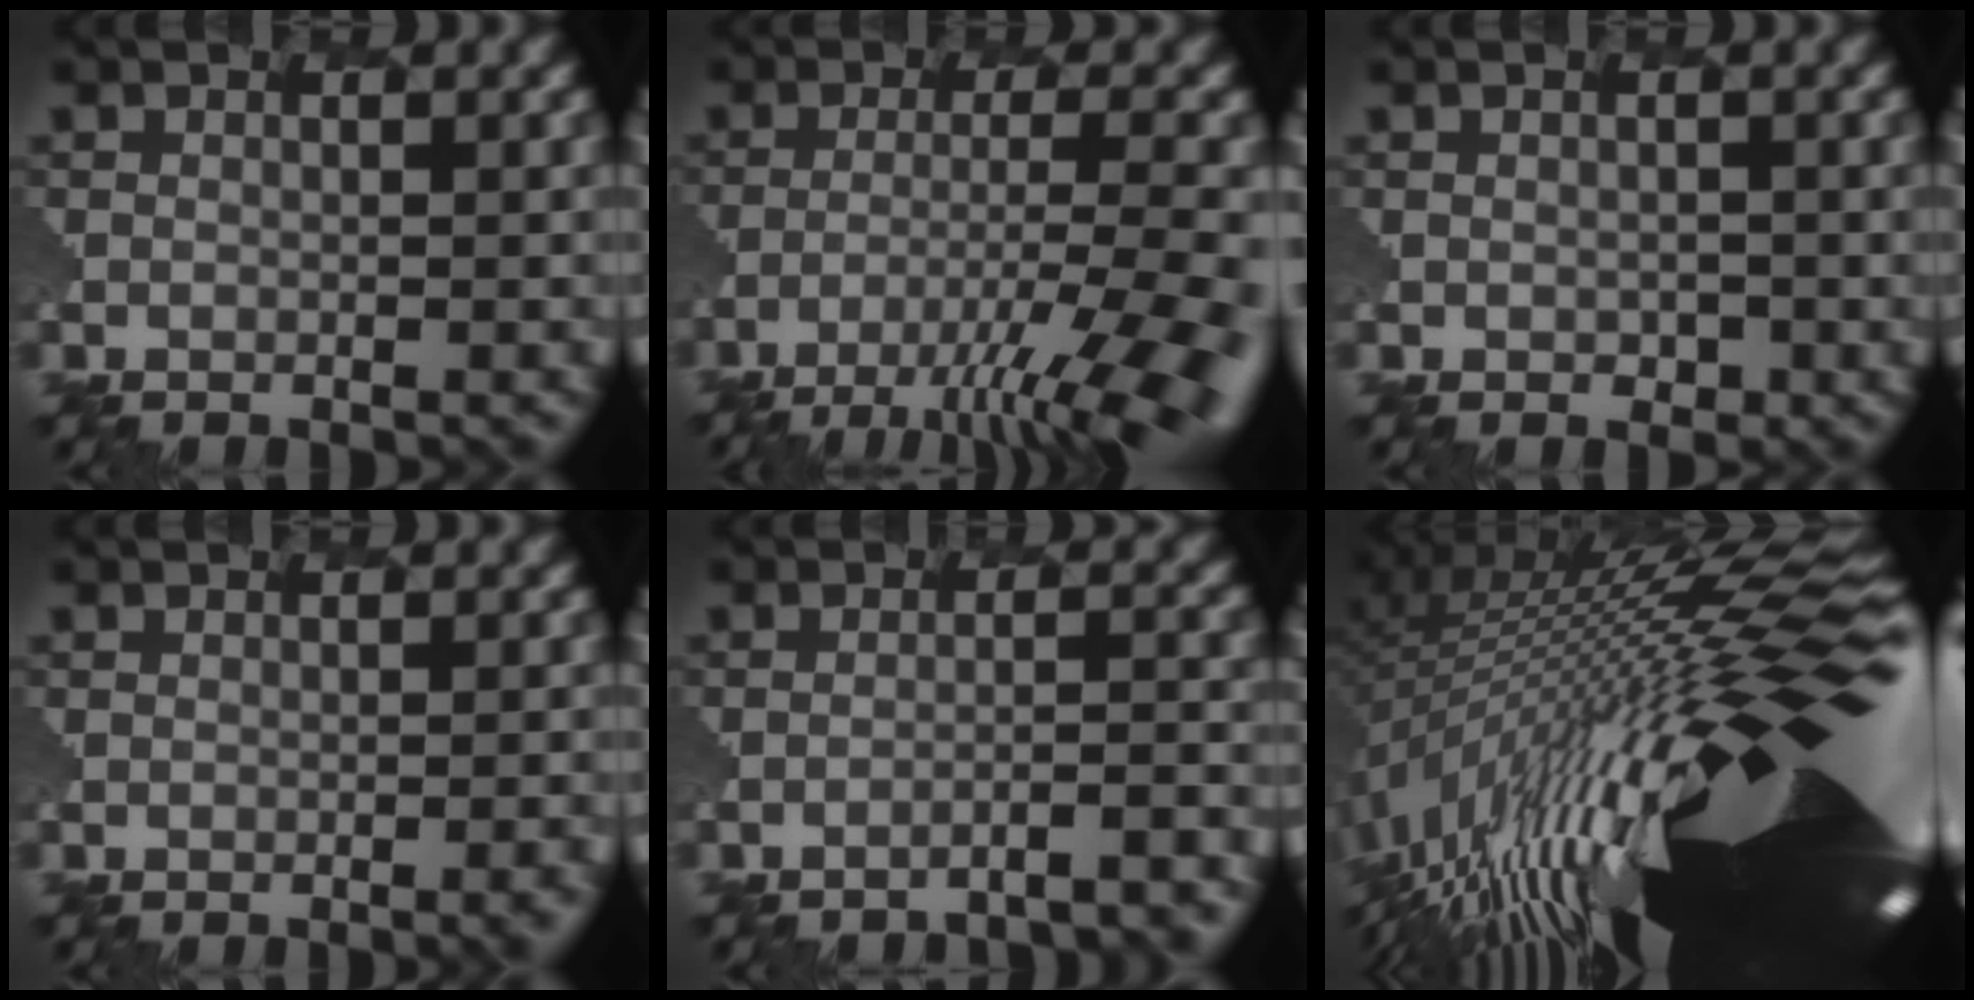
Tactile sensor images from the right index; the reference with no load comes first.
{"total": 10.2, "force": [-6.9, 1.4, 7.4], "torque": [-0.138, -0.017, -0.097]}
{"total": 0.6, "force": [0.1, 0.5, -0.3], "torque": [-0.013, -0.013, 0.004]}
{"total": 2.3, "force": [-1.0, 0.8, 1.9], "torque": [-0.014, 0.004, -0.005]}
{"total": 4.5, "force": [-3.9, 0.4, 2.2], "torque": [-0.030, 0.011, -0.050]}
{"total": 19.2, "force": [-0.8, 4.3, 18.7], "torque": [-0.312, -0.006, -0.018]}